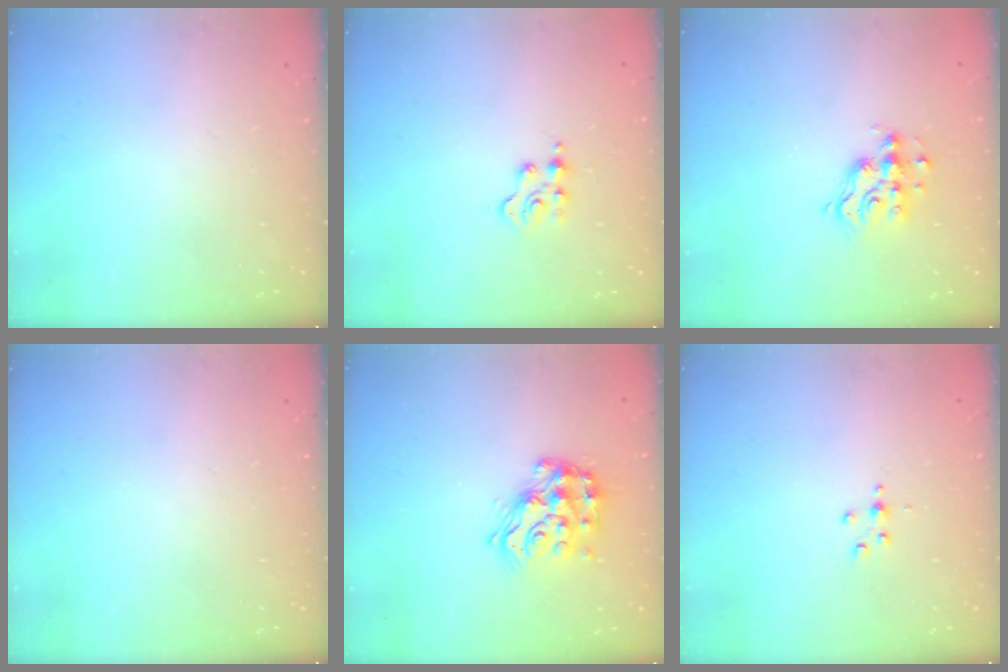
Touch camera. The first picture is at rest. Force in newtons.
{"total": 2.5, "press": 2.4, "slide": 0.5}
{"total": 8.8, "press": 8.8, "slide": 0.7}
{"total": 0.0}
{"total": 16.1, "press": 16.1, "slide": 1.1}
{"total": 3.1, "press": 3.1, "slide": 0.4}